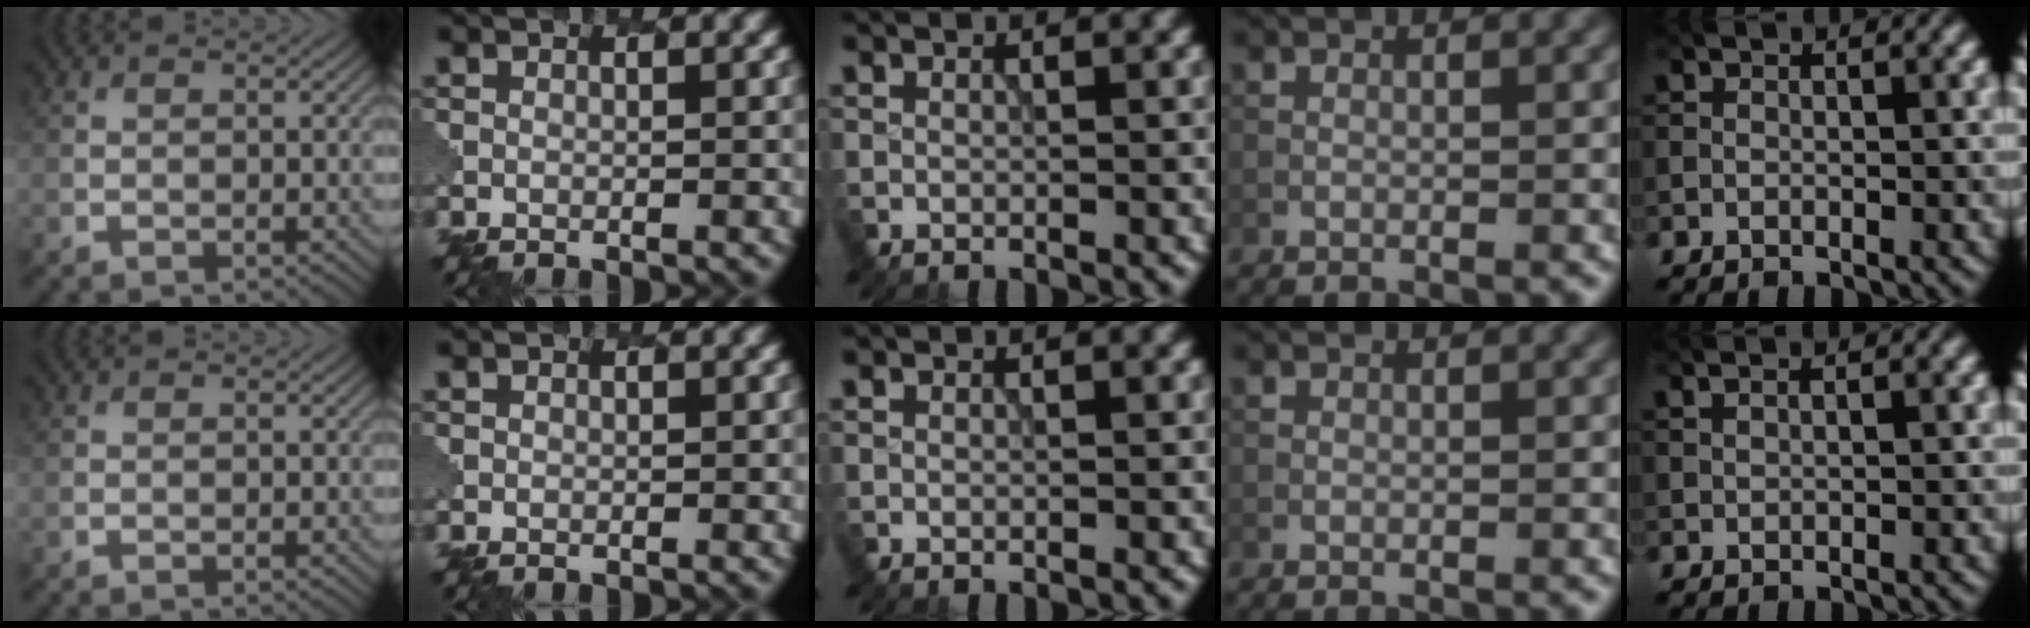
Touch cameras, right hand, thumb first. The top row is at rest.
{"index": {"total": 0.7, "force": [0.3, 0.5, 0.2], "torque": [0.001, -0.002, 0.005]}, "little": {"total": 1.7, "force": [1.3, 0.6, 0.9], "torque": [-0.014, 0.002, 0.010]}}